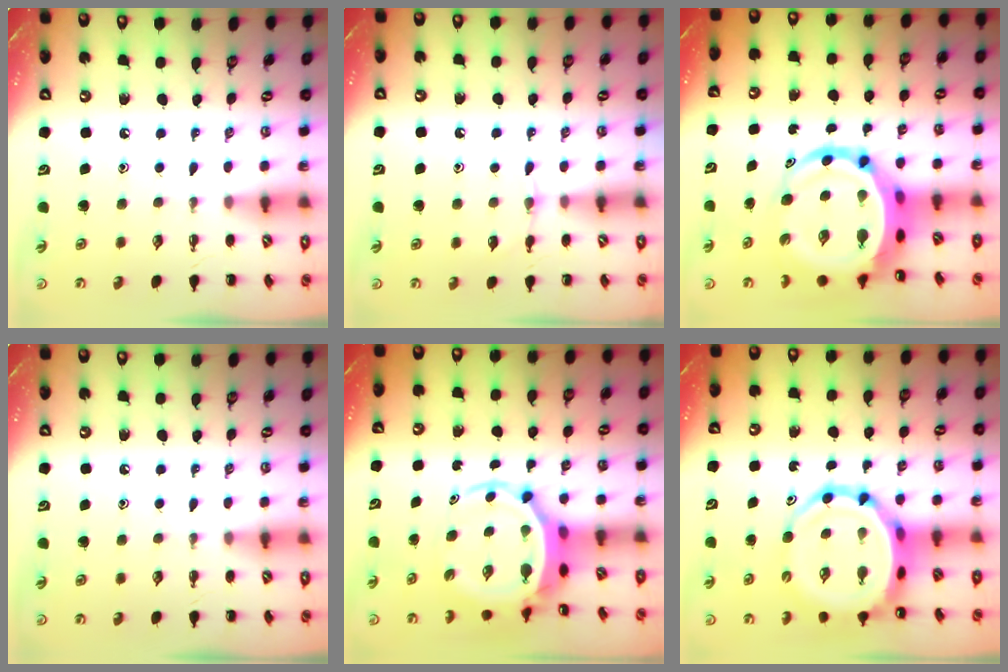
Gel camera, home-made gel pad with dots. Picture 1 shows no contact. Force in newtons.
{"total": 5.3, "press": 5.1, "slide": 1.5}
{"total": 12.8, "press": 12.2, "slide": 3.6}
{"total": 0.0}
{"total": 5.7, "press": 5.4, "slide": 1.8}
{"total": 11.2, "press": 10.7, "slide": 3.4}